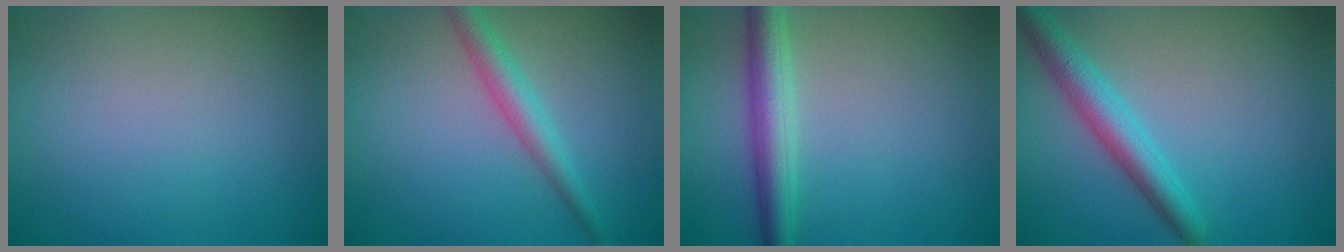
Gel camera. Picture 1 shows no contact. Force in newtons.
{"total": 2.9, "press": 2.9, "slide": 0.1}
{"total": 3.8, "press": 3.8, "slide": 0.1}
{"total": 3.9, "press": 3.9, "slide": 0.1}